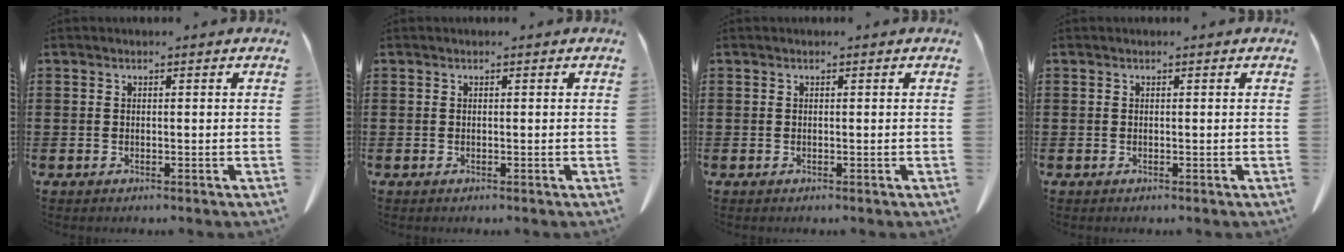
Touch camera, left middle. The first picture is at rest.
{"total": 0.0}
{"total": 0.0}
{"total": 0.0}